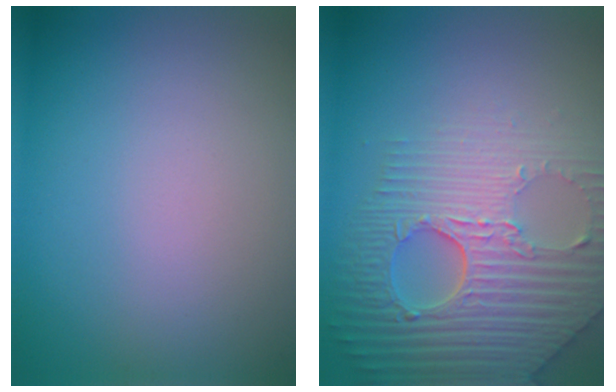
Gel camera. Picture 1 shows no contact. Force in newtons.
{"total": 8.4, "press": 5.8, "slide": 6.1}